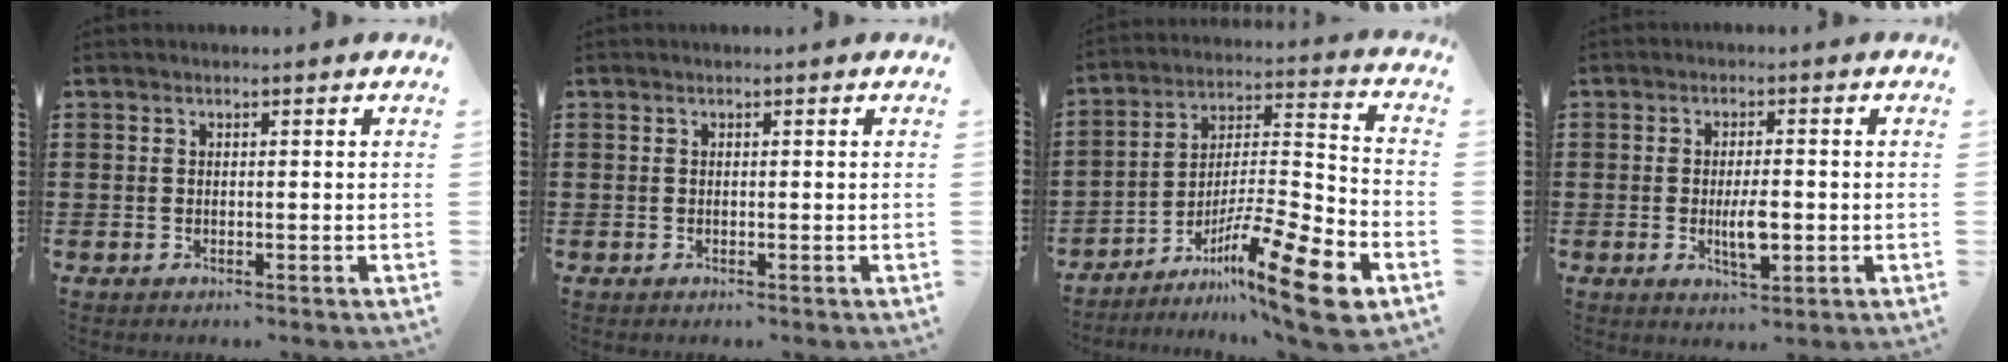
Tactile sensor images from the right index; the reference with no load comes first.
{"total": 0.0}
{"total": 14.8, "force": [-10.3, 1.2, 10.6], "torque": [-0.165, 0.031, -0.183]}
{"total": 4.9, "force": [-0.9, 1.7, 4.5], "torque": [-0.083, 0.001, -0.017]}